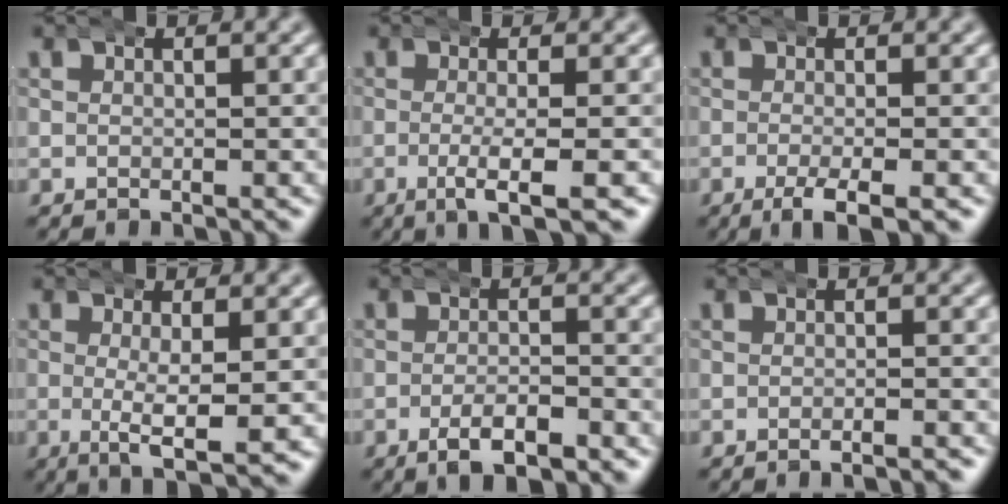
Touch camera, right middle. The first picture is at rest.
{"total": 4.4, "force": [-1.8, 0.4, 4.0], "torque": [-0.068, -0.009, -0.028]}
{"total": 4.5, "force": [-2.9, 1.2, 3.3], "torque": [-0.053, -0.012, -0.042]}
{"total": 5.4, "force": [-0.8, 1.4, 5.2], "torque": [-0.082, -0.011, -0.007]}
{"total": 4.5, "force": [-2.9, 1.4, 3.1], "torque": [-0.045, -0.009, -0.047]}
{"total": 1.8, "force": [-1.6, 0.1, 0.8], "torque": [-0.007, 0.006, -0.032]}